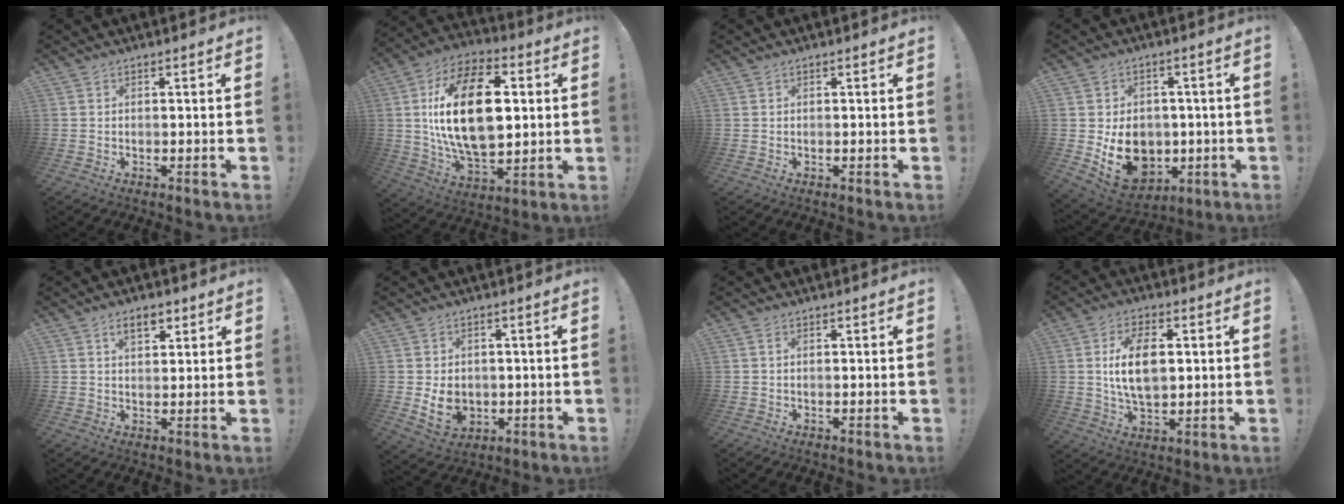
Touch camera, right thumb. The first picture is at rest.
{"total": 26.2, "force": [3.1, 14.3, 21.7], "torque": [-0.404, -0.006, 0.050]}
{"total": 0.0}
{"total": 14.4, "force": [-2.2, 11.8, 8.0], "torque": [-0.140, 0.006, -0.025]}
{"total": 5.4, "force": [2.8, 2.9, 3.6], "torque": [-0.045, -0.003, 0.047]}
{"total": 8.0, "force": [-0.4, 6.7, 4.4], "torque": [-0.080, -0.001, -0.005]}
{"total": 0.8, "force": [0.3, 0.4, 0.6], "torque": [-0.017, 0.005, 0.007]}
{"total": 12.6, "force": [1.7, 7.1, 10.2], "torque": [-0.178, -0.003, 0.026]}